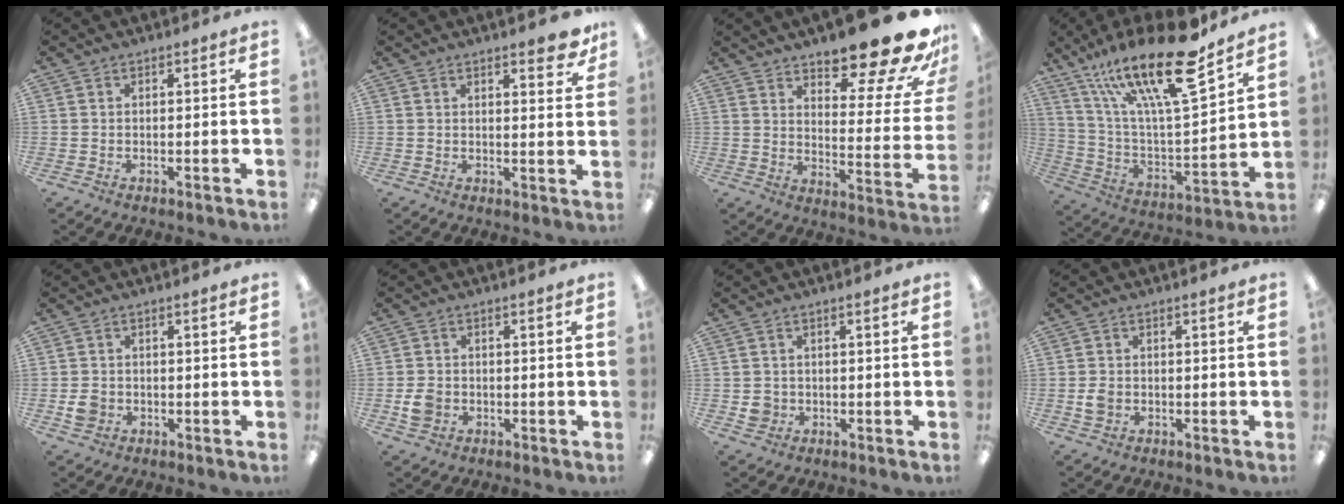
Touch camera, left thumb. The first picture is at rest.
{"total": 4.8, "force": [3.8, 1.3, 2.6], "torque": [-0.020, -0.027, 0.061]}
{"total": 19.8, "force": [14.9, 5.5, 11.8], "torque": [-0.153, -0.108, 0.240]}
{"total": 24.2, "force": [16.1, 6.3, 16.9], "torque": [-0.316, -0.101, 0.268]}
{"total": 3.2, "force": [-0.7, 2.7, 1.5], "torque": [-0.016, 0.002, -0.012]}
{"total": 4.0, "force": [-1.0, 3.3, 2.0], "torque": [-0.031, 0.002, -0.019]}
{"total": 2.8, "force": [-0.3, 2.6, 1.0], "torque": [-0.010, 0.001, -0.007]}
{"total": 2.6, "force": [-0.4, 2.1, 1.5], "torque": [-0.019, 0.002, -0.009]}